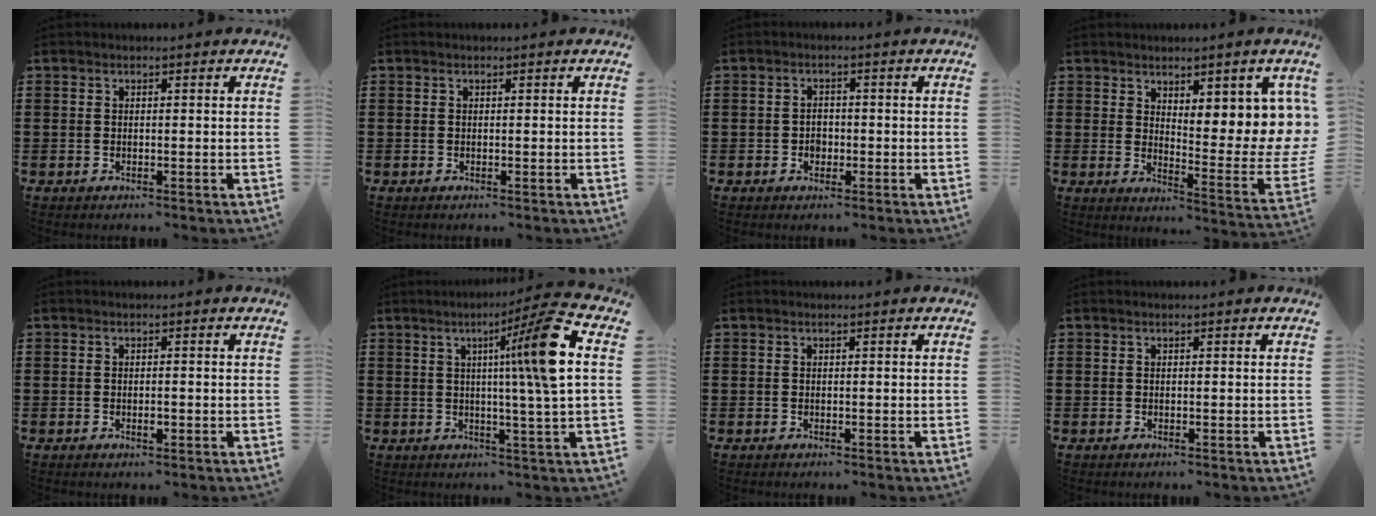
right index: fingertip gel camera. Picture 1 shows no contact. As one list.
[{"total": 0.0}, {"total": 1.8, "force": [-0.5, 1.4, 1.0], "torque": [-0.022, 0.003, -0.012]}, {"total": 5.6, "force": [4.0, 2.3, 3.2], "torque": [-0.049, -0.047, 0.066]}, {"total": 1.2, "force": [-0.4, 0.3, 1.1], "torque": [-0.022, -0.003, -0.006]}, {"total": 12.8, "force": [2.9, -0.7, 12.5], "torque": [-0.203, -0.008, 0.029]}, {"total": 0.0}, {"total": 0.0}]